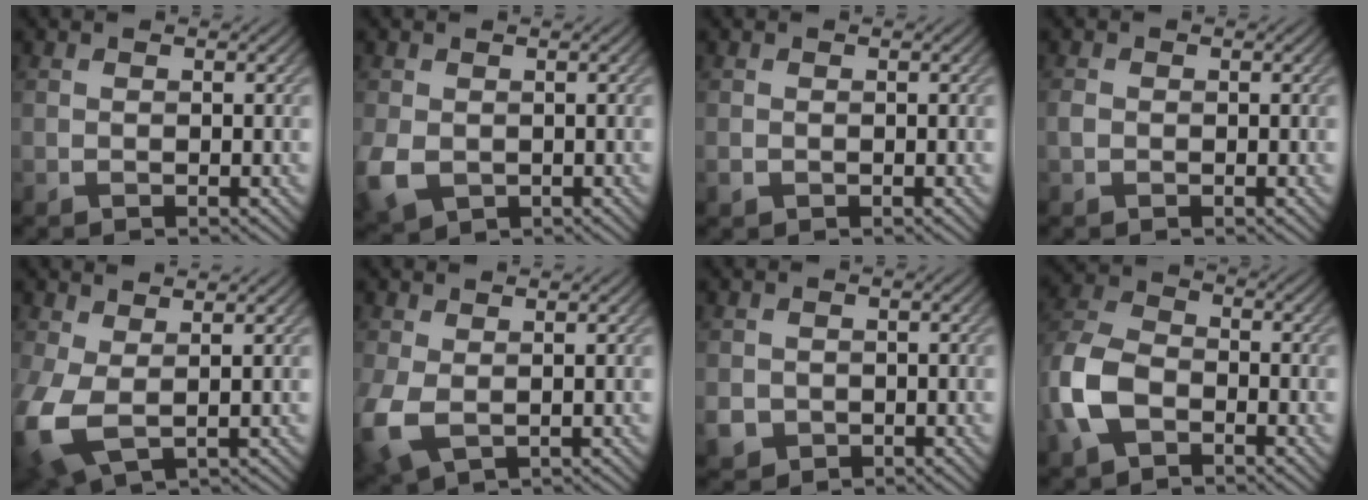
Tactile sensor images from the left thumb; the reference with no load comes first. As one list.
[{"total": 4.8, "force": [-1.0, 3.7, 3.0], "torque": [-0.082, -0.015, -0.019]}, {"total": 0.7, "force": [-0.3, 0.6, 0.3], "torque": [-0.008, -0.007, -0.006]}, {"total": 0.9, "force": [-0.3, 0.7, 0.5], "torque": [-0.012, -0.001, -0.008]}, {"total": 7.0, "force": [-0.1, 3.8, 5.9], "torque": [-0.161, -0.015, -0.001]}, {"total": 5.3, "force": [-0.5, 3.2, 4.2], "torque": [-0.116, -0.014, -0.009]}, {"total": 2.6, "force": [-0.7, 2.4, 0.7], "torque": [-0.022, -0.015, -0.015]}, {"total": 8.6, "force": [-3.3, 5.6, 5.7], "torque": [-0.147, -0.002, -0.081]}]